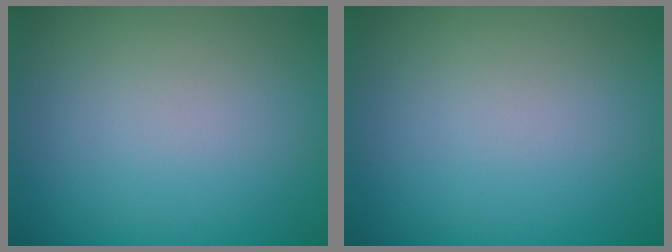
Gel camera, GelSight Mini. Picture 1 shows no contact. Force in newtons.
{"total": 0.0}